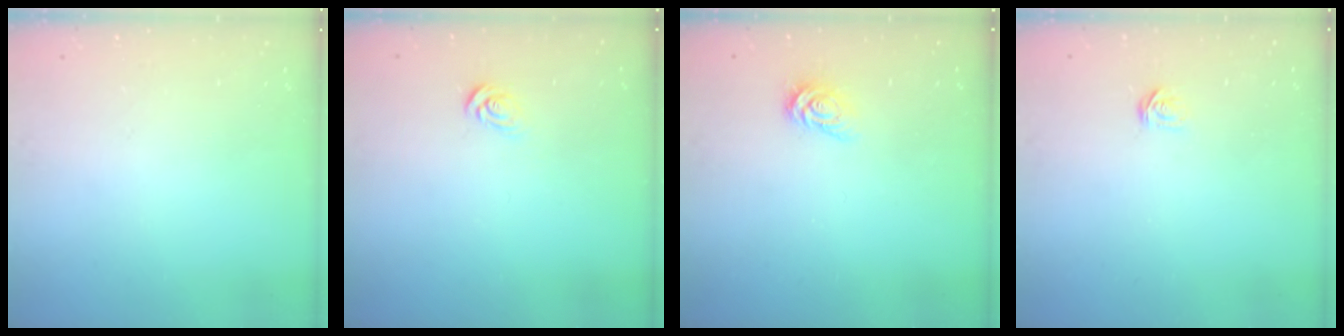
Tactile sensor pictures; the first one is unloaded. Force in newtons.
{"total": 3.8, "press": 3.8, "slide": 0.4}
{"total": 3.4, "press": 3.4, "slide": 0.4}
{"total": 2.5, "press": 2.5, "slide": 0.2}